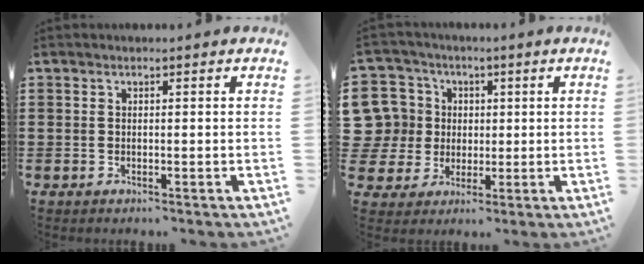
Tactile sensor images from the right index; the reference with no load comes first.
{"total": 9.1, "force": [1.5, 8.8, 1.8], "torque": [-0.099, 0.008, 0.030]}